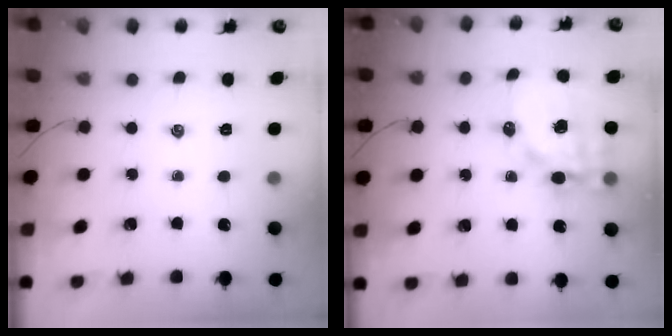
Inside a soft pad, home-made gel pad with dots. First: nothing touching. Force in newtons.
{"total": 14.4, "press": 14.0, "slide": 3.5}